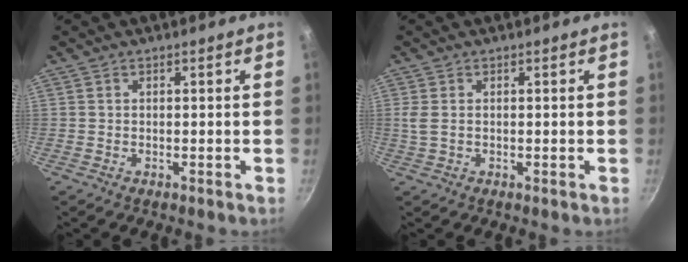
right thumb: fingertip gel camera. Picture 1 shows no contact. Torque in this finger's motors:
{"motor_torque": [0.70, 0.70, 0.32, -0.52, 0.01]}